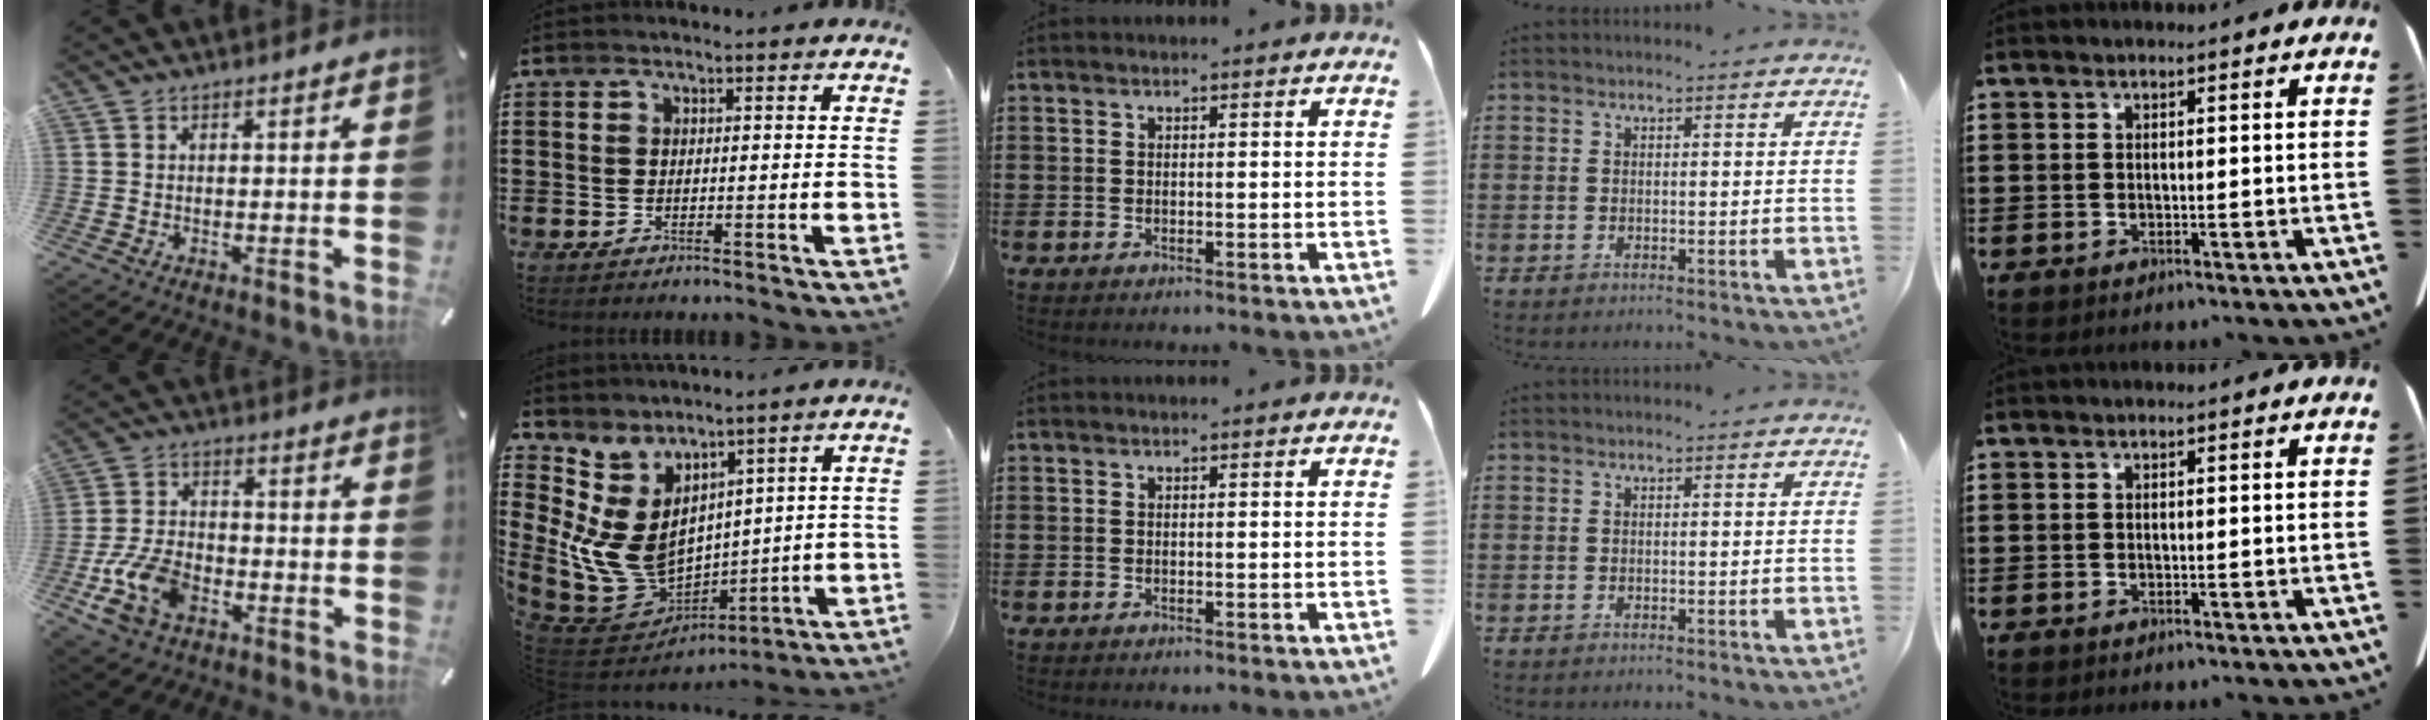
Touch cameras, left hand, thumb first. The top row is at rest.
{"thumb": {"total": 11.5, "force": [-5.2, 7.3, 7.2], "torque": [-0.154, 0.021, -0.092]}, "index": {"total": 11.4, "force": [2.3, 9.0, 6.7], "torque": [-0.193, -0.031, 0.053]}}